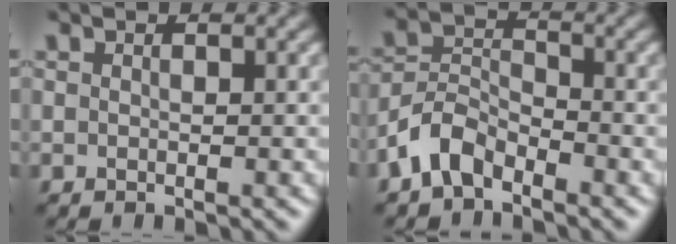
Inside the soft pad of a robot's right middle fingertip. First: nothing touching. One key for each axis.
{"total": 3.9, "fx": -2.8, "fy": 2.1, "fz": 1.8, "tx": -0.036, "ty": 0.009, "tz": -0.067}